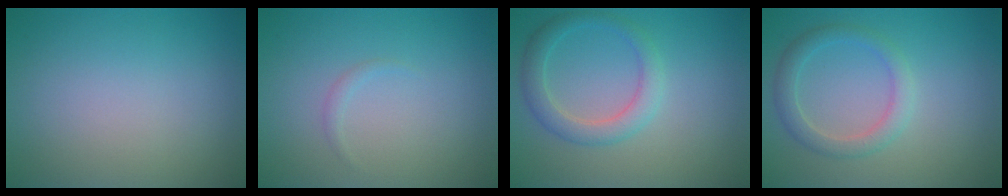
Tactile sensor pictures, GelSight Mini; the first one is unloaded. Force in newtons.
{"total": 0.6, "press": 0.5, "slide": 0.1}
{"total": 2.8, "press": 2.8, "slide": 0.2}
{"total": 2.5, "press": 2.5, "slide": 0.1}